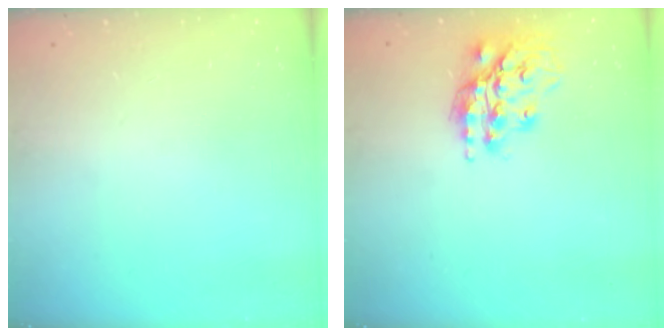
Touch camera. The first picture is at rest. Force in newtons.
{"total": 17.5, "press": 17.4, "slide": 1.4}